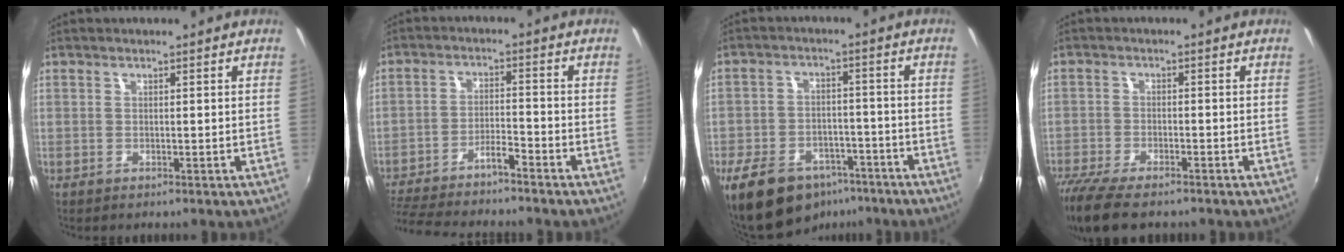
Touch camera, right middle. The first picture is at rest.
{"total": 9.3, "force": [-8.3, 0.3, 4.3], "torque": [-0.100, 0.004, -0.143]}
{"total": 15.4, "force": [-10.7, 8.7, 6.8], "torque": [-0.161, -0.003, -0.155]}
{"total": 12.4, "force": [-10.0, 3.6, 6.5], "torque": [-0.157, -0.048, -0.178]}